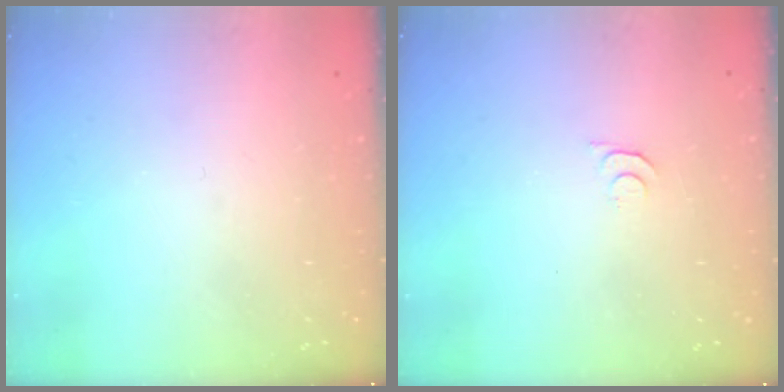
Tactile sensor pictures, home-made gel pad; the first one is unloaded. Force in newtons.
{"total": 4.1, "press": 4.0, "slide": 0.6}